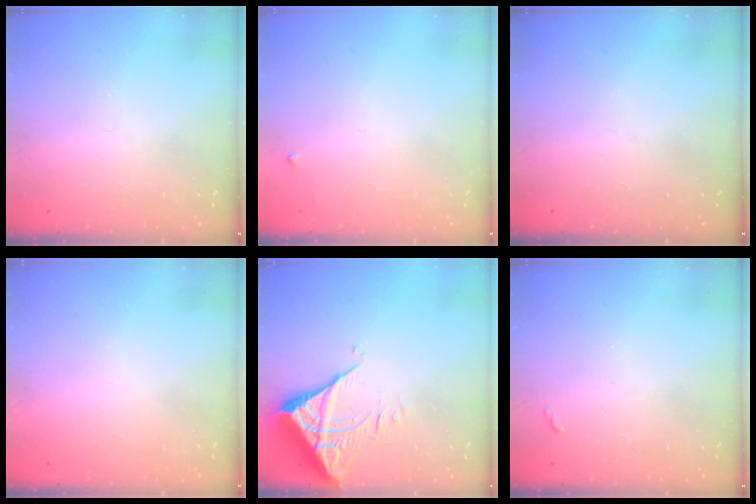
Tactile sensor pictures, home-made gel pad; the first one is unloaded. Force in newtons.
{"total": 2.3, "press": 2.3, "slide": 0.3}
{"total": 0.0}
{"total": 1.6, "press": 1.6, "slide": 0.1}
{"total": 6.6, "press": 6.6, "slide": 0.8}
{"total": 2.8, "press": 2.8, "slide": 0.4}